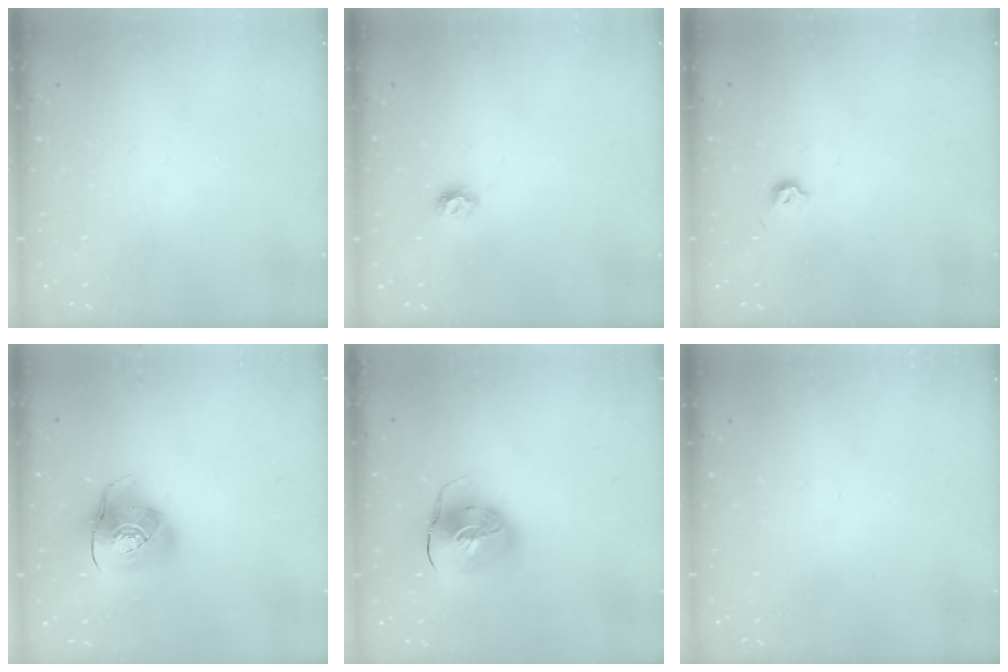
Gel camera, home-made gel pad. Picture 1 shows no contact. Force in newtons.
{"total": 6.0, "press": 5.9, "slide": 0.7}
{"total": 3.7, "press": 3.6, "slide": 0.6}
{"total": 10.9, "press": 10.7, "slide": 1.8}
{"total": 11.9, "press": 11.7, "slide": 1.8}
{"total": 0.0}